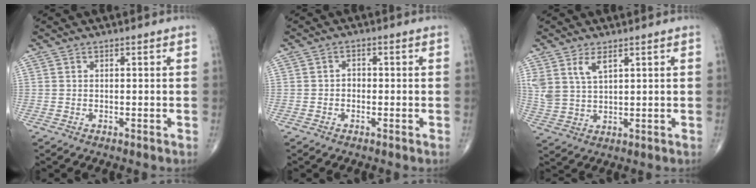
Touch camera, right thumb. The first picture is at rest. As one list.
[{"total": 1.5, "force": [-0.3, 1.2, 0.8], "torque": [0.001, 0.007, -0.009]}, {"total": 5.5, "force": [3.2, 2.4, 3.7], "torque": [-0.073, -0.013, 0.073]}]